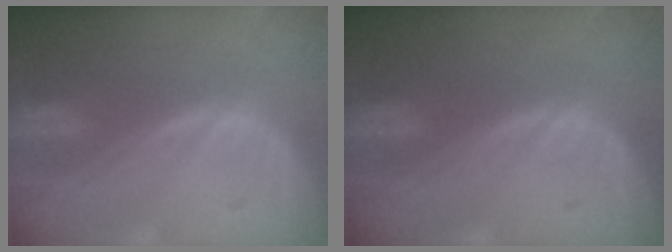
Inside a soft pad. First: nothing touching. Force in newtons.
{"total": 0.0}